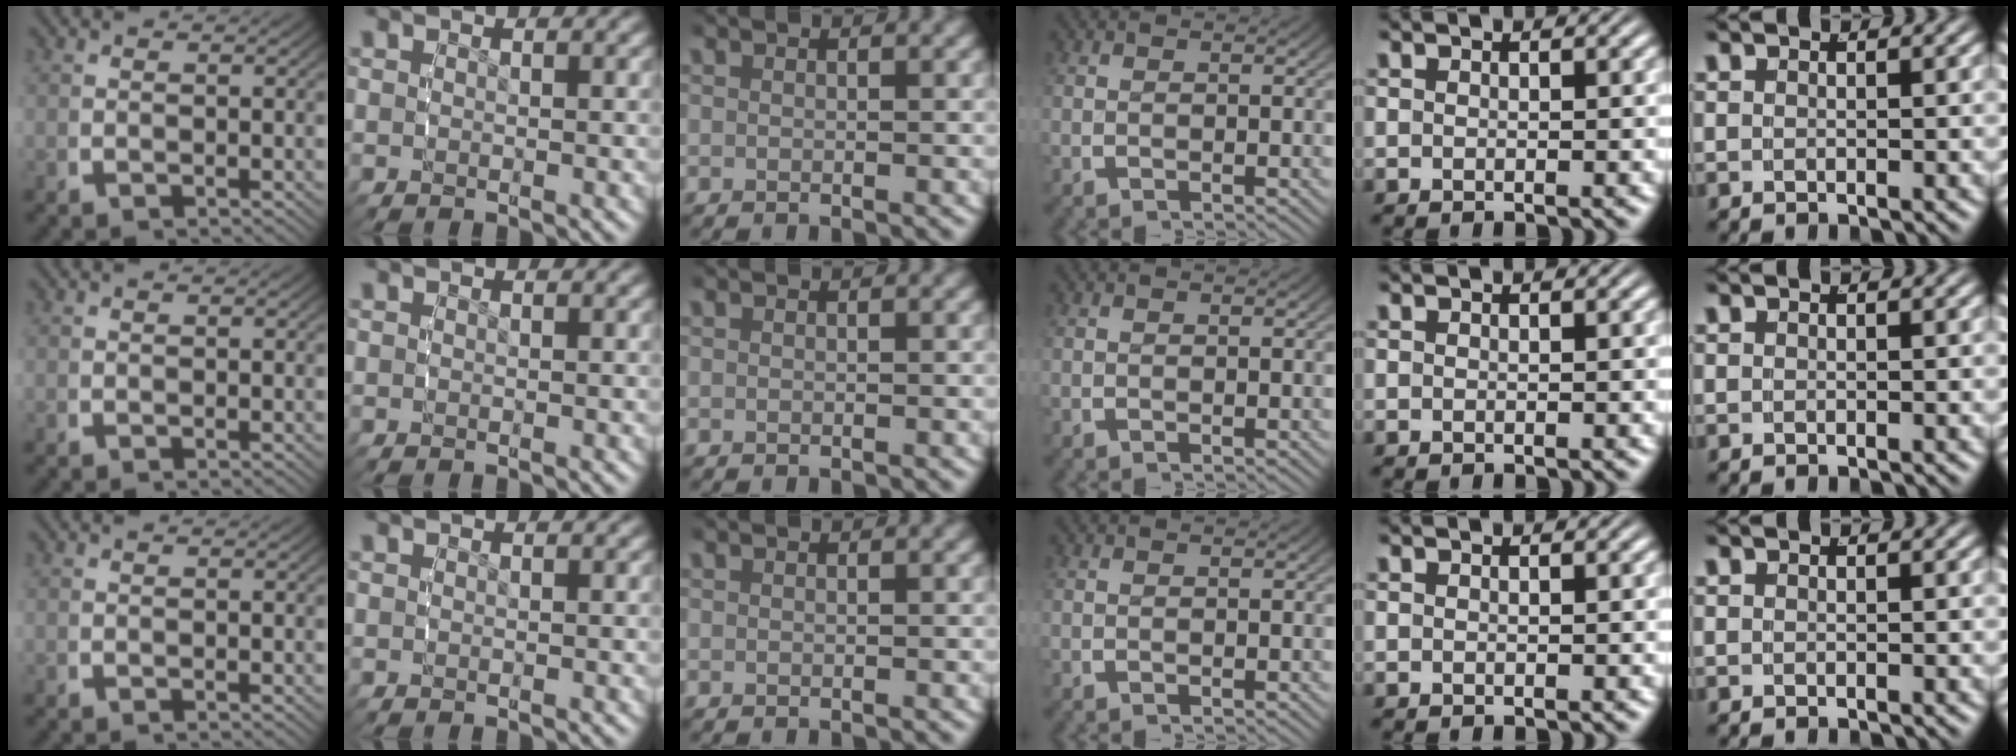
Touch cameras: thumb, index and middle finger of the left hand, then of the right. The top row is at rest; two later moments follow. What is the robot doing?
{"motion": "grasp_and_lifting", "object": "ethernet cable"}